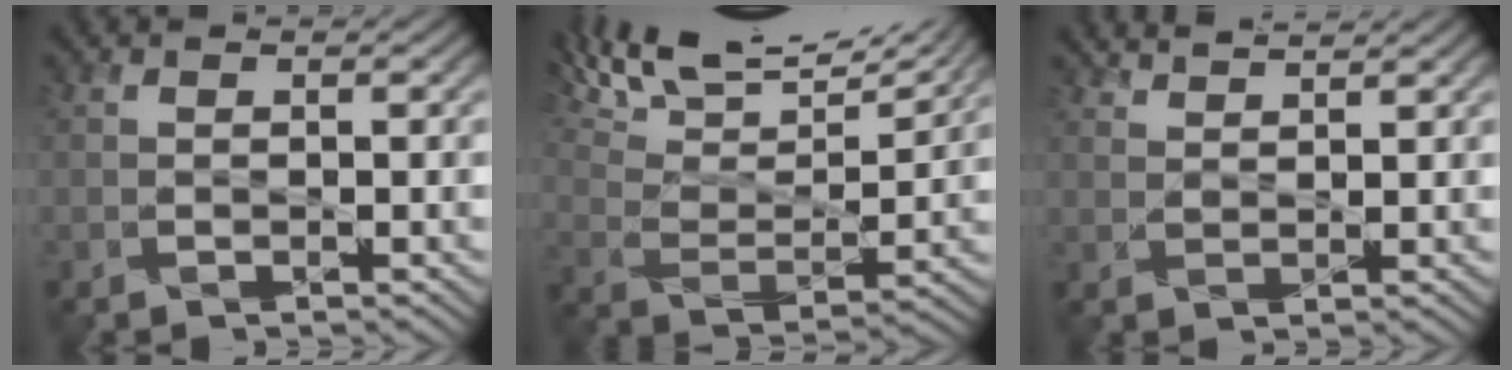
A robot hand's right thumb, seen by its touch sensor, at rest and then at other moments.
{"total": 16.8, "force": [13.0, 4.9, 9.4], "torque": [-0.209, 0.017, 0.195]}
{"total": 2.7, "force": [2.5, 0.4, 0.9], "torque": [-0.017, -0.004, 0.045]}